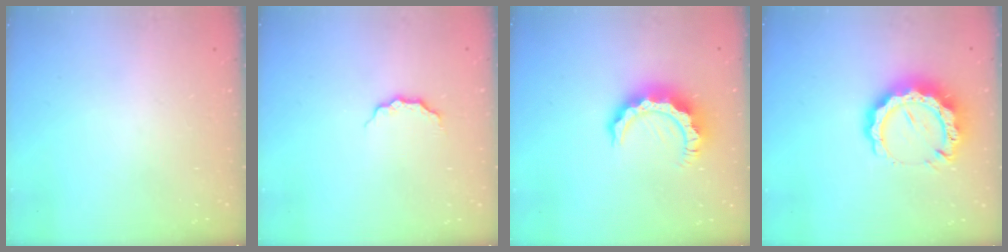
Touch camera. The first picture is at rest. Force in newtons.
{"total": 2.7, "press": 2.6, "slide": 0.3}
{"total": 9.4, "press": 9.4, "slide": 1.0}
{"total": 14.7, "press": 14.6, "slide": 1.2}